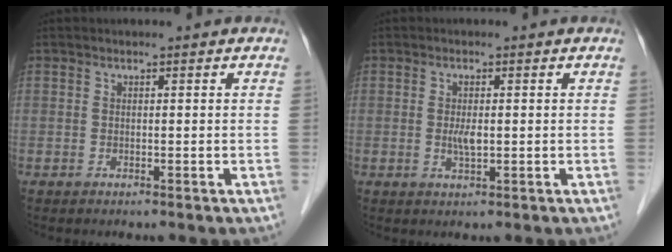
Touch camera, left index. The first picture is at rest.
{"total": 2.4, "force": [-0.1, 0.6, 2.3], "torque": [-0.045, -0.001, 0.000]}